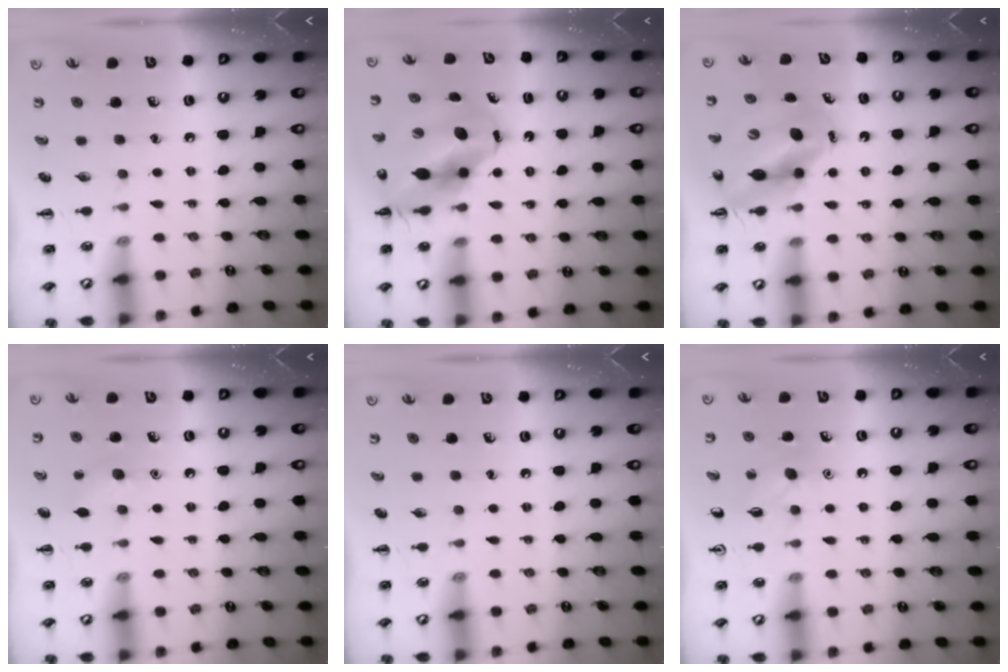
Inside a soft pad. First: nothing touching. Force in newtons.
{"total": 12.7, "press": 12.3, "slide": 3.1}
{"total": 11.1, "press": 10.7, "slide": 3.0}
{"total": 7.0, "press": 6.7, "slide": 1.9}
{"total": 0.0}
{"total": 6.4, "press": 6.1, "slide": 1.9}